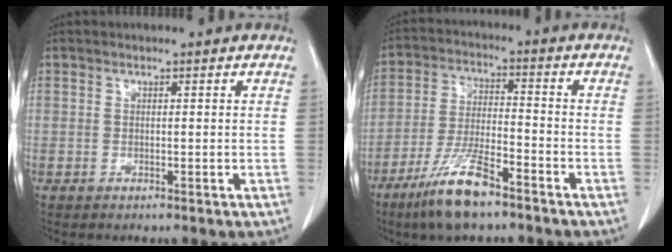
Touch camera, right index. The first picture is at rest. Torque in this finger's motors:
{"motor_torque": [0.95, -0.81, 0.45, 0.14]}